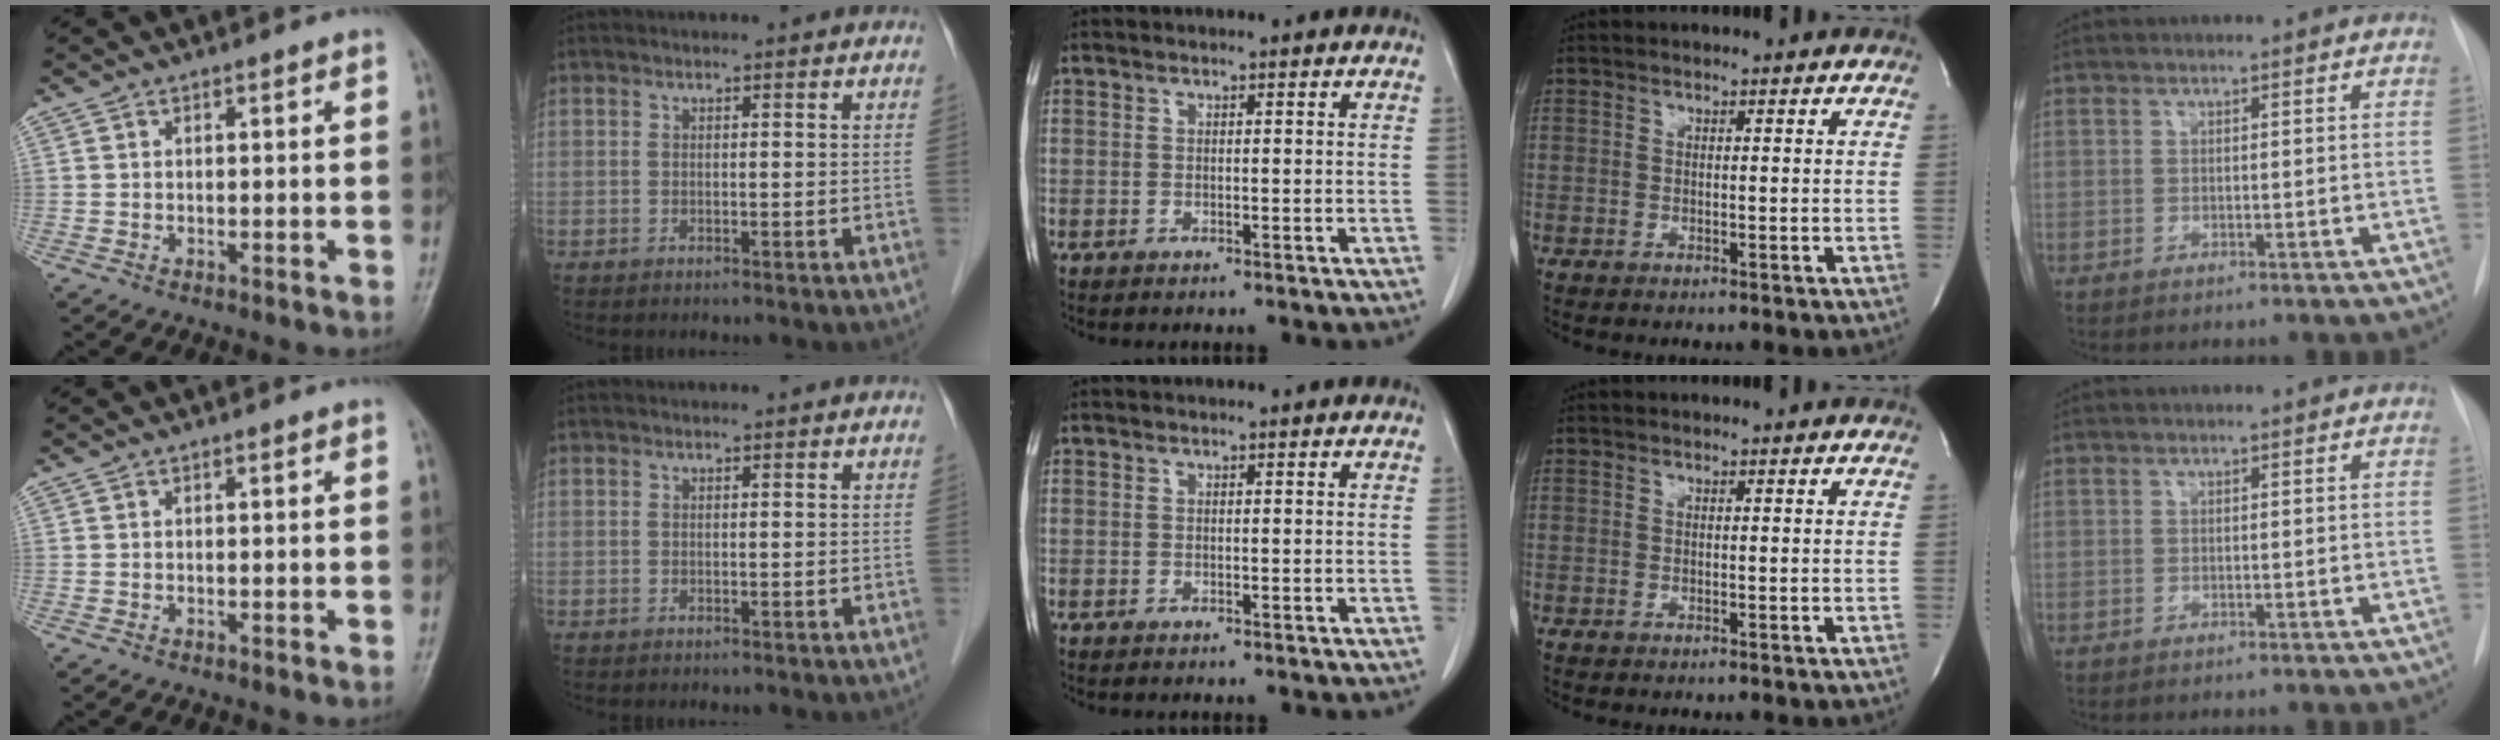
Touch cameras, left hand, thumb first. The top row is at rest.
{}